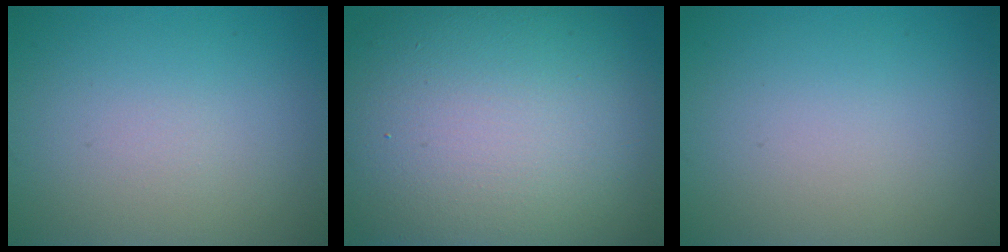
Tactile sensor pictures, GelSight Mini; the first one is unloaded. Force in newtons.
{"total": 16.3, "press": 16.3, "slide": 1.1}
{"total": 0.0}